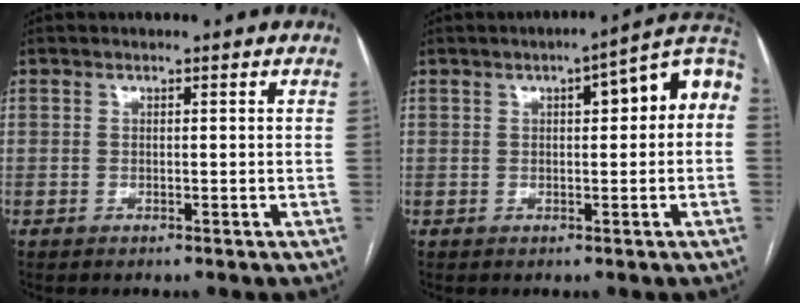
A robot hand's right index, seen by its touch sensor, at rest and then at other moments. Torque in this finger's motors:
{"motor_torque": [1.01, 0.07, 0.35, 0.08]}